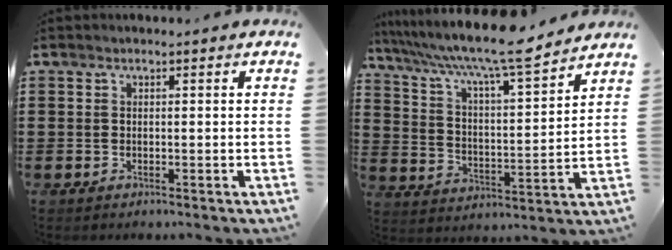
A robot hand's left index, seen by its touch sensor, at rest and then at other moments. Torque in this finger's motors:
{"motor_torque": [1.73, -0.40, 0.65, 0.21]}